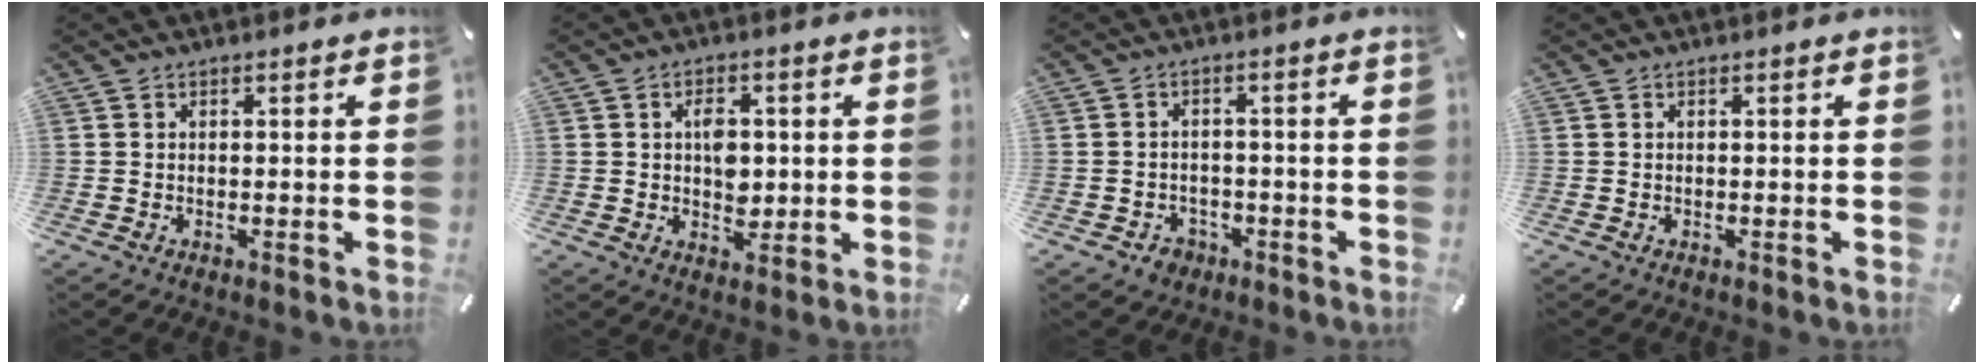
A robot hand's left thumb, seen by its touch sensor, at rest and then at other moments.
{"total": 5.9, "force": [0.5, 4.4, 4.0], "torque": [-0.048, -0.002, 0.003]}
{"total": 3.8, "force": [-1.9, 3.1, 1.1], "torque": [-0.018, 0.009, -0.035]}
{"total": 0.0}